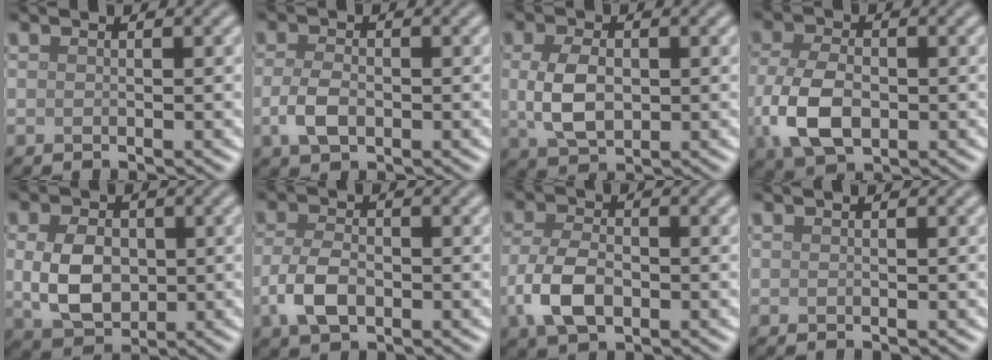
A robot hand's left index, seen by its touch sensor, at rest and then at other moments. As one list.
[{"total": 2.8, "force": [-0.7, 1.6, 2.2], "torque": [-0.046, -0.002, -0.014]}, {"total": 4.4, "force": [0.1, 2.8, 3.4], "torque": [-0.077, 0.001, 0.003]}, {"total": 6.0, "force": [-1.2, 3.8, 4.5], "torque": [-0.107, -0.008, -0.023]}, {"total": 5.3, "force": [0.0, 3.8, 3.7], "torque": [-0.078, -0.003, 0.004]}, {"total": 3.8, "force": [-1.1, 2.2, 2.8], "torque": [-0.063, -0.003, -0.026]}, {"total": 4.8, "force": [-1.5, 2.9, 3.5], "torque": [-0.079, -0.004, -0.034]}, {"total": 0.0}]